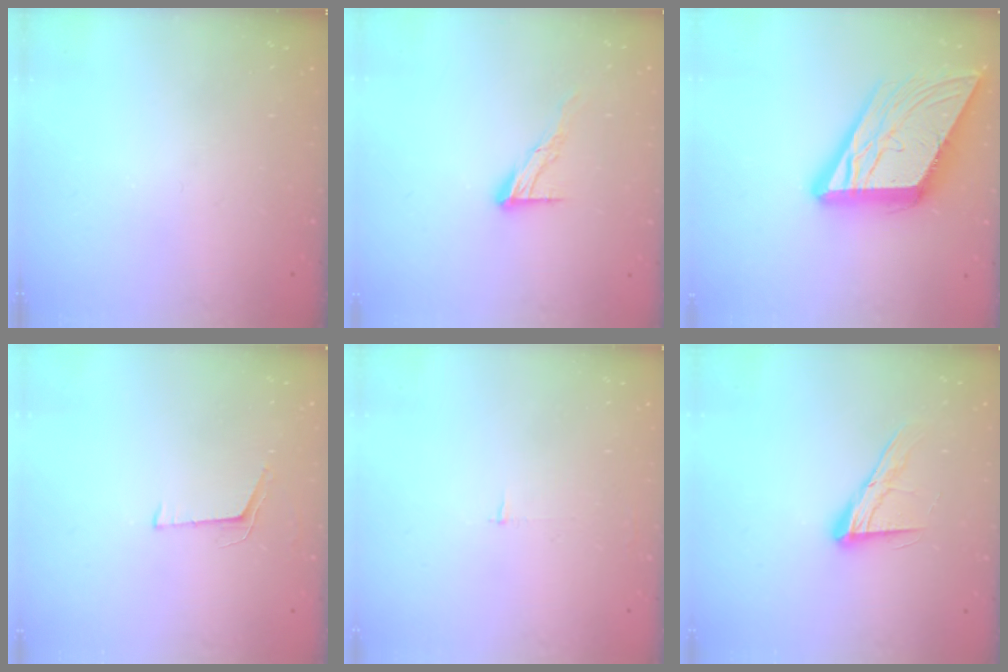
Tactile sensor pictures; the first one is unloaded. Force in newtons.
{"total": 8.7, "press": 8.7, "slide": 0.7}
{"total": 18.7, "press": 18.6, "slide": 2.1}
{"total": 4.2, "press": 3.5, "slide": 2.3}
{"total": 2.5, "press": 2.5, "slide": 0.2}
{"total": 12.4, "press": 12.3, "slide": 1.4}